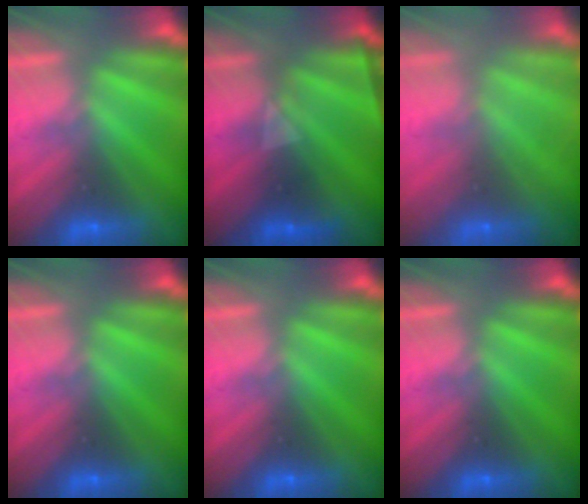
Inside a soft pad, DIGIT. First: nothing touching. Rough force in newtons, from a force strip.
{"total": 2.3}
{"total": 9.8}
{"total": 0.0}
{"total": 0.0}
{"total": 0.0}